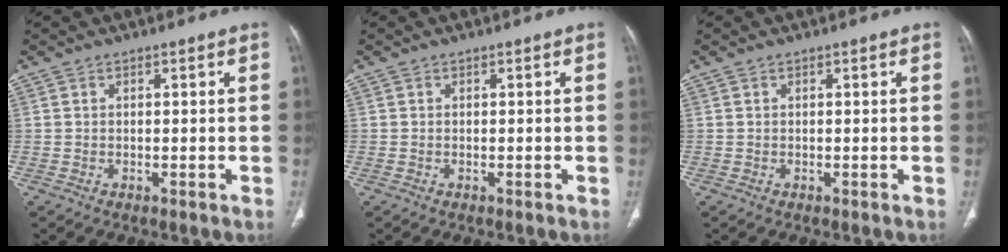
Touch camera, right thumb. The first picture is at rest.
{"total": 0.0}
{"total": 0.0}